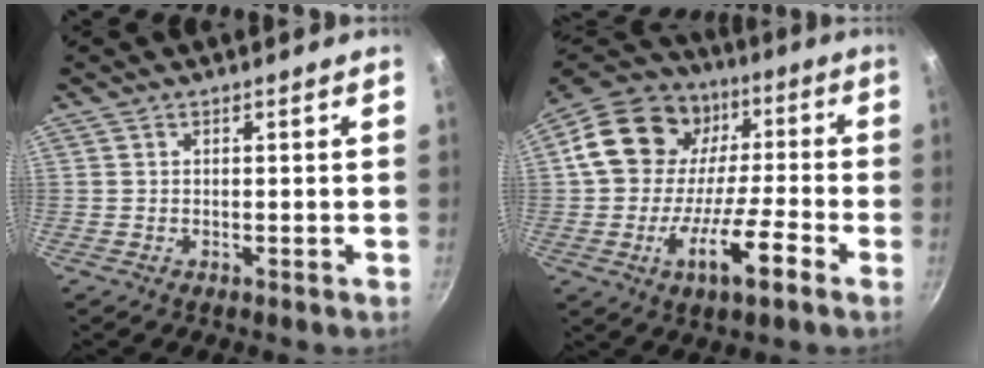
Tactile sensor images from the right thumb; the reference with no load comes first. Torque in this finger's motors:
{"motor_torque": [1.36, 3.64, 2.06, -0.63, 0.23]}